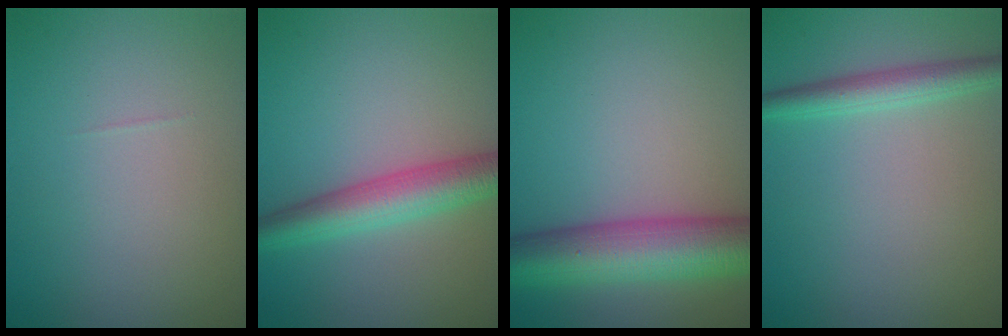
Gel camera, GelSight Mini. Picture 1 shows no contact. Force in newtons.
{"total": 4.8, "press": 4.8, "slide": 0.1}
{"total": 8.9, "press": 8.9, "slide": 0.2}
{"total": 2.6, "press": 2.6, "slide": 0.0}